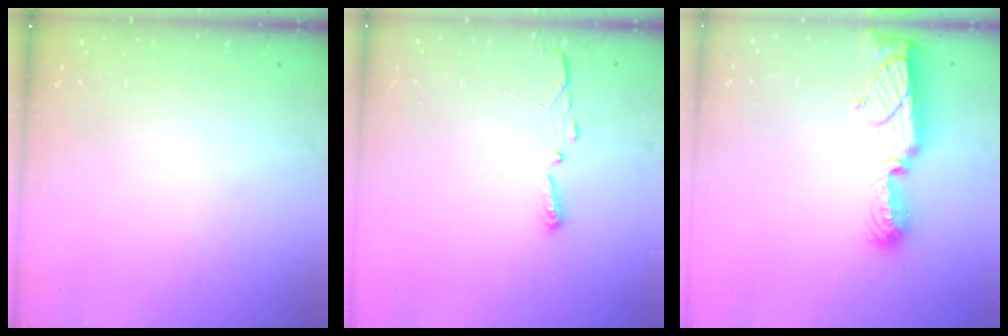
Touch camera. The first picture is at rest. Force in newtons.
{"total": 2.9, "press": 2.9, "slide": 0.4}
{"total": 9.9, "press": 9.9, "slide": 0.8}